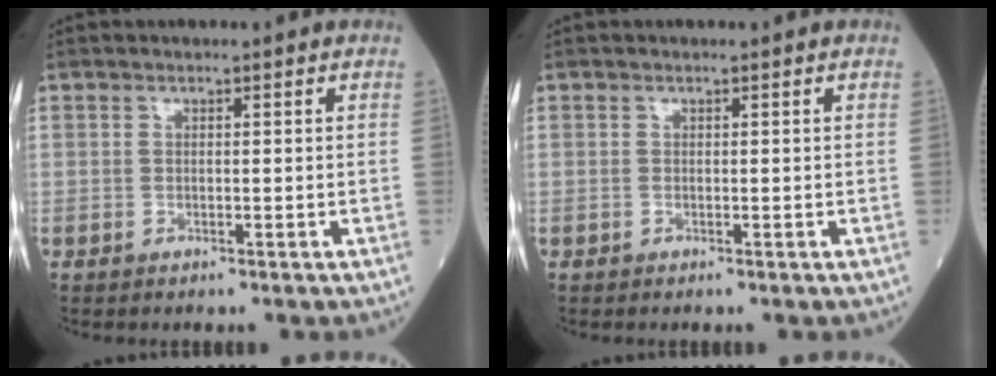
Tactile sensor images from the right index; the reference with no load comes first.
{"total": 0.0}